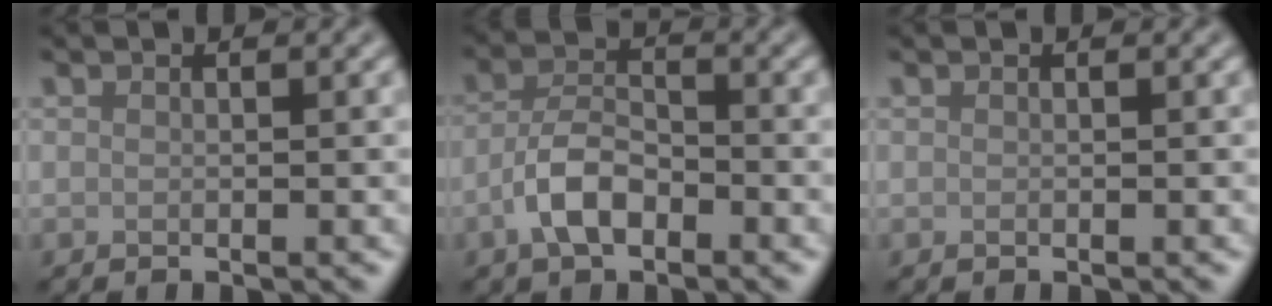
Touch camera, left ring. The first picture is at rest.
{"total": 4.2, "force": [-2.1, 2.0, 3.0], "torque": [-0.054, 0.008, -0.048]}
{"total": 0.0}